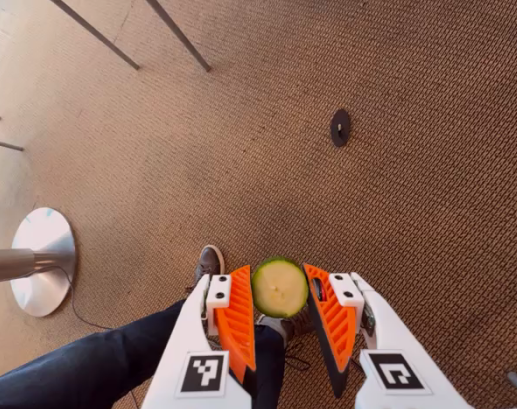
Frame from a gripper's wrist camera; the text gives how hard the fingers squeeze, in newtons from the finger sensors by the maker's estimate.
{"total": 6.5, "left": 6.2, "right": 6.9}